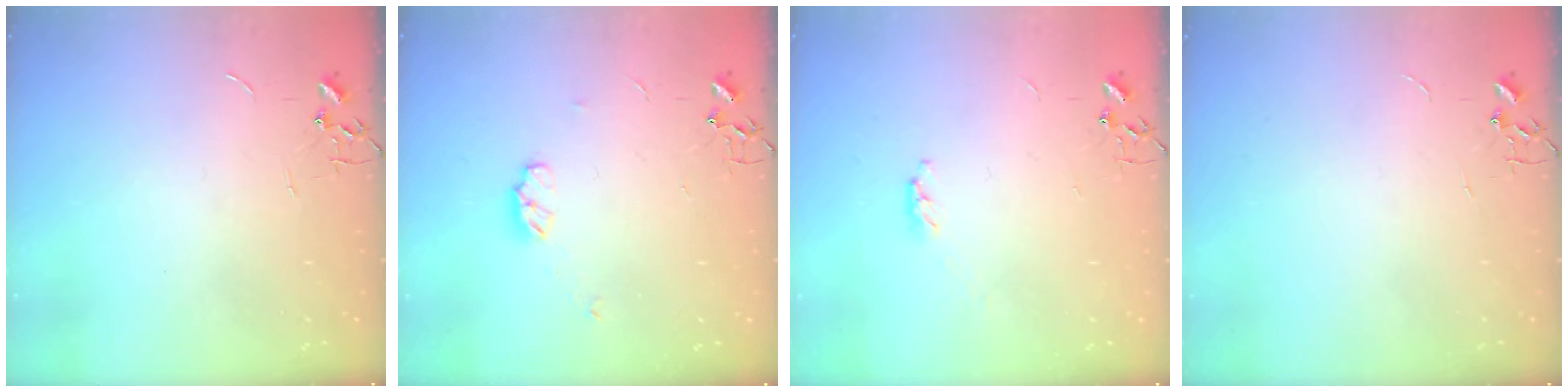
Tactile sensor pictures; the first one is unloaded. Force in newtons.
{"total": 5.5, "press": 5.5, "slide": 0.8}
{"total": 3.4, "press": 3.4, "slide": 0.4}
{"total": 0.0}